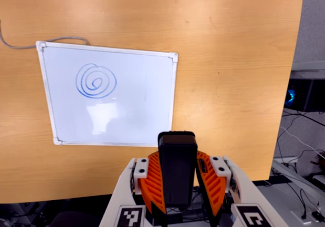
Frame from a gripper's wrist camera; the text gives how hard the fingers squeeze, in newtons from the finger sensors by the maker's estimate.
{"total": 9.7, "left": 7.8, "right": 11.6}